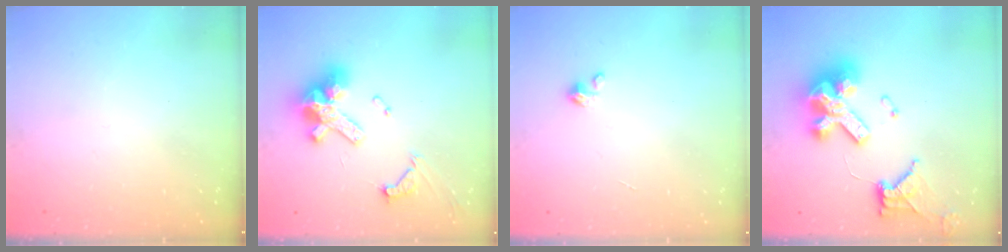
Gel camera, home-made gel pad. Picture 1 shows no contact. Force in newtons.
{"total": 14.0, "press": 13.8, "slide": 2.3}
{"total": 1.4, "press": 1.4, "slide": 0.3}
{"total": 16.7, "press": 16.6, "slide": 1.9}